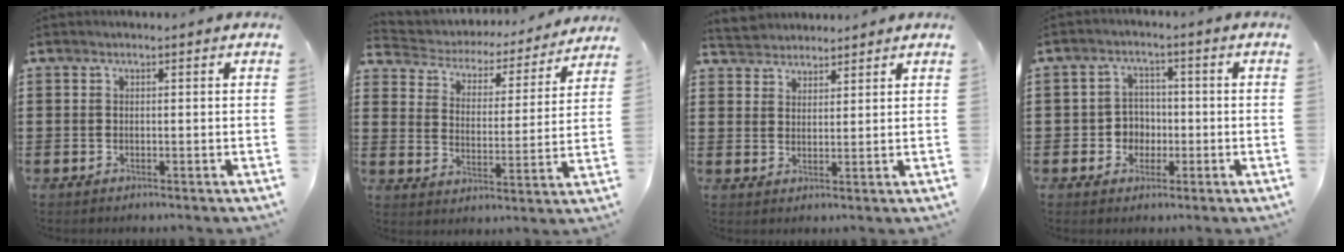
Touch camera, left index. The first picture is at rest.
{"total": 3.8, "force": [3.7, 0.9, 0.3], "torque": [-0.030, -0.029, 0.054]}
{"total": 3.1, "force": [2.9, 1.1, -0.5], "torque": [-0.003, 0.000, 0.054]}
{"total": 3.9, "force": [-0.9, 3.6, 1.1], "torque": [-0.036, 0.007, -0.021]}